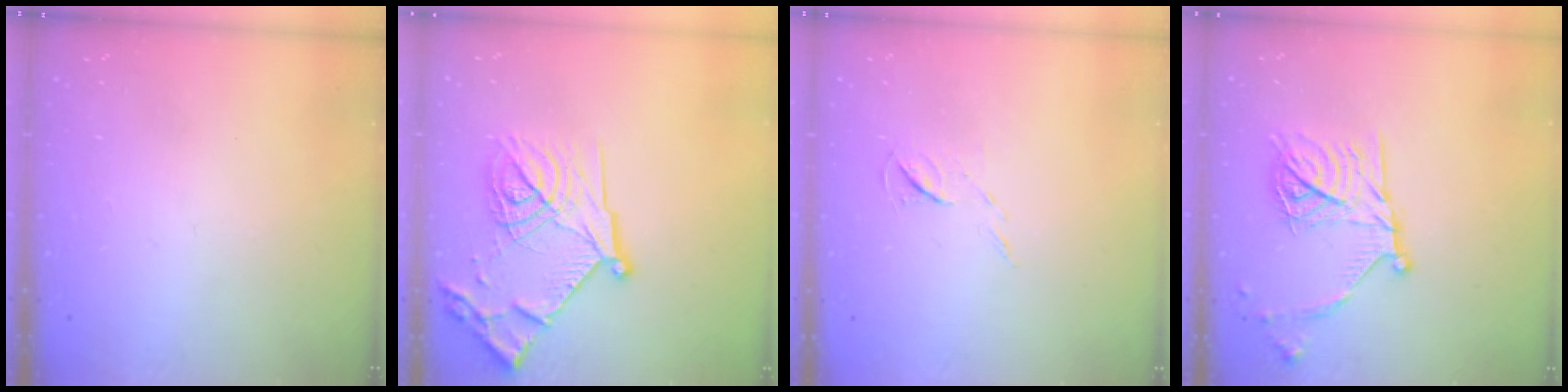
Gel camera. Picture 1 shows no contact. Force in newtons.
{"total": 20.3, "press": 20.2, "slide": 1.9}
{"total": 5.2, "press": 5.1, "slide": 0.8}
{"total": 18.2, "press": 18.2, "slide": 1.2}